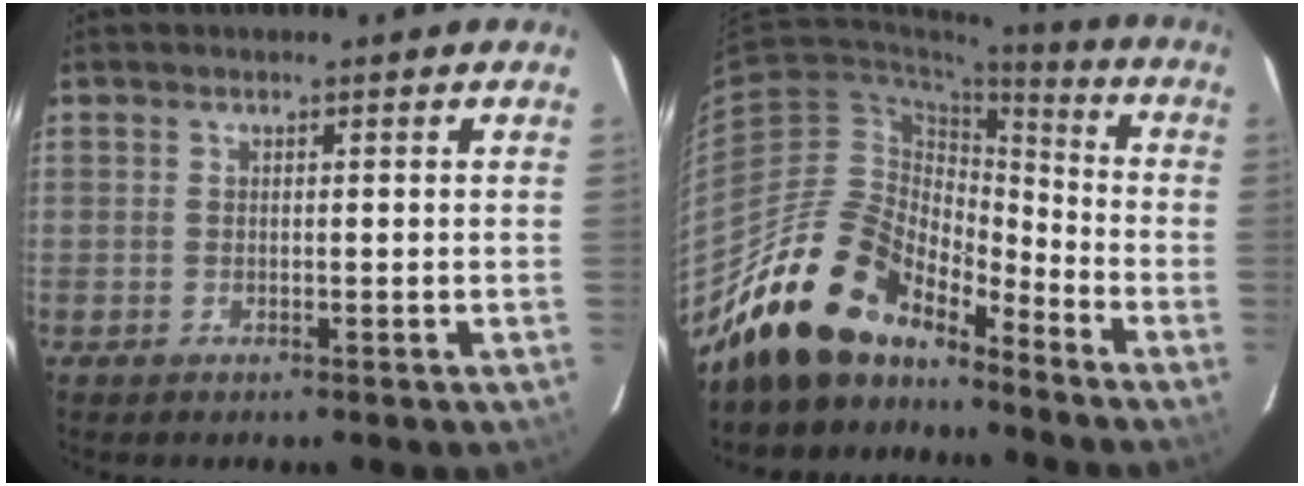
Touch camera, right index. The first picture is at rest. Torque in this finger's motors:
{"motor_torque": [0.61, -0.72, 0.86, 0.12]}